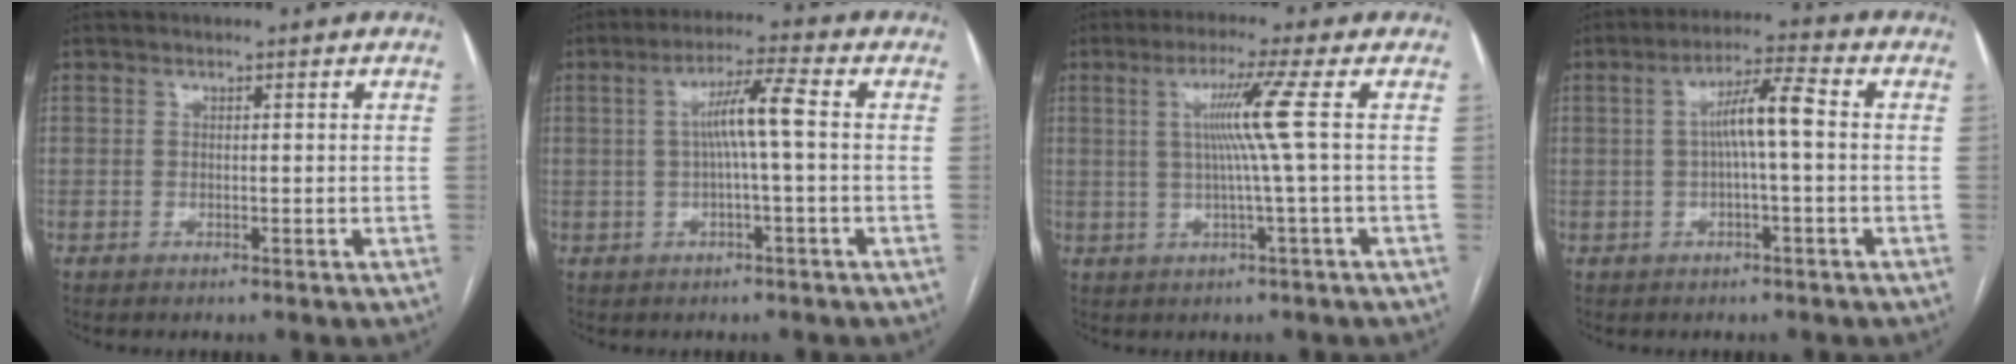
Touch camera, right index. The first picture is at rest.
{"total": 6.1, "force": [0.3, -0.3, 6.1], "torque": [-0.108, 0.015, 0.006]}
{"total": 6.5, "force": [0.9, -2.3, 6.1], "torque": [-0.114, 0.003, 0.023]}
{"total": 6.3, "force": [0.2, 0.3, 6.3], "torque": [-0.111, 0.018, 0.002]}